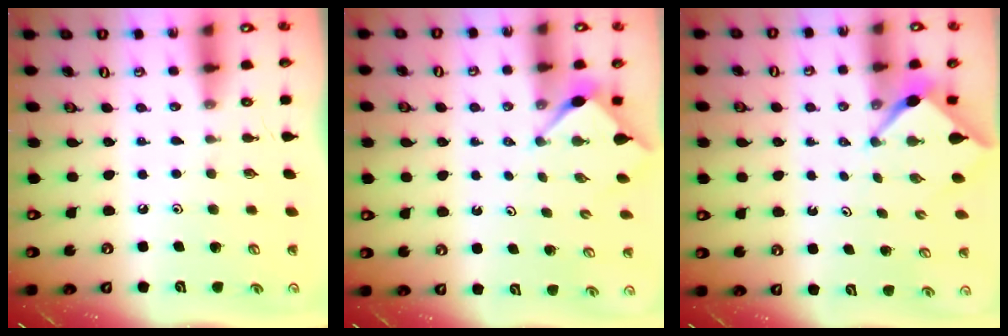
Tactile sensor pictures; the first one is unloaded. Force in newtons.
{"total": 2.6, "press": 2.6, "slide": 0.4}
{"total": 2.4, "press": 2.4, "slide": 0.2}